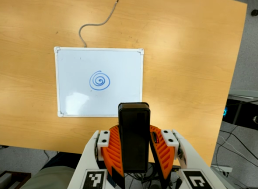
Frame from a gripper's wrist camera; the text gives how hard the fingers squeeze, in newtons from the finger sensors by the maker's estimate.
{"total": 8.7, "left": 7.4, "right": 10.0}